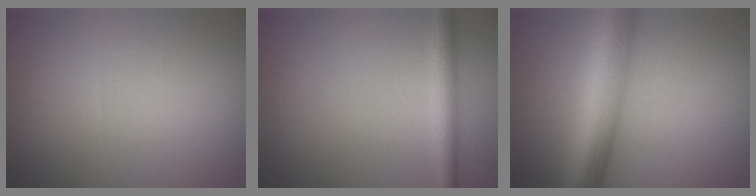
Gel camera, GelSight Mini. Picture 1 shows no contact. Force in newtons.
{"total": 2.3, "press": 2.3, "slide": 0.1}
{"total": 9.1, "press": 9.1, "slide": 0.2}